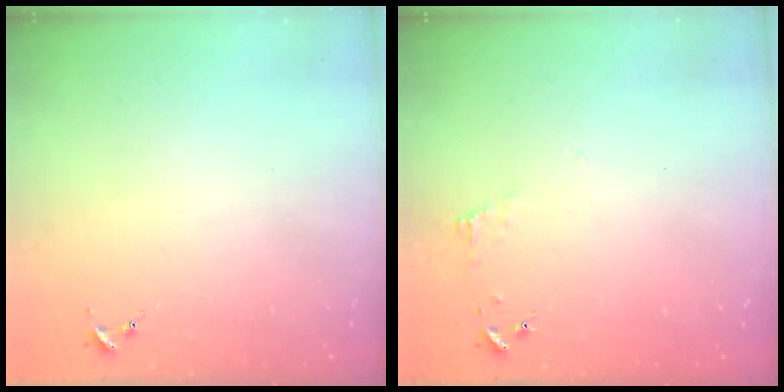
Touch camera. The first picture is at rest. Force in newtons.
{"total": 3.9, "press": 3.8, "slide": 0.4}